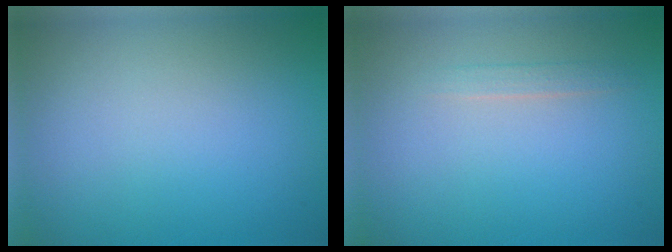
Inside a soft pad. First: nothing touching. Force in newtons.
{"total": 0.9, "press": 0.9, "slide": 0.1}